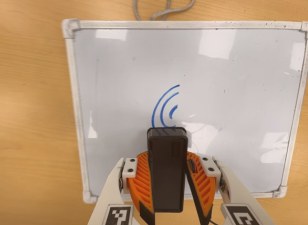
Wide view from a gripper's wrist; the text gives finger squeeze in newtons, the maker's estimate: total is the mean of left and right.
{"total": 10.0, "left": 9.1, "right": 10.9}